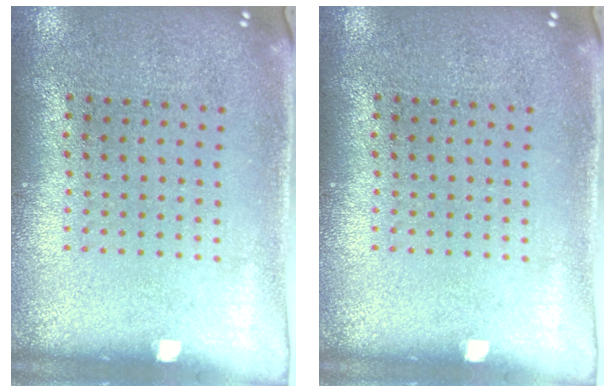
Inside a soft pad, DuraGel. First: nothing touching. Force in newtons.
{"total": 0.0}